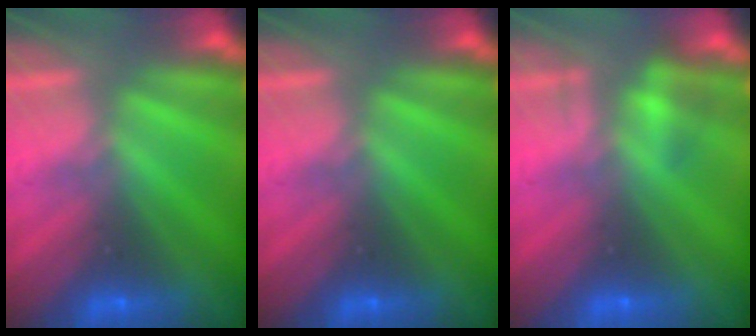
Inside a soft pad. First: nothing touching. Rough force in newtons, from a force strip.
{"total": 0.0}
{"total": 2.1}